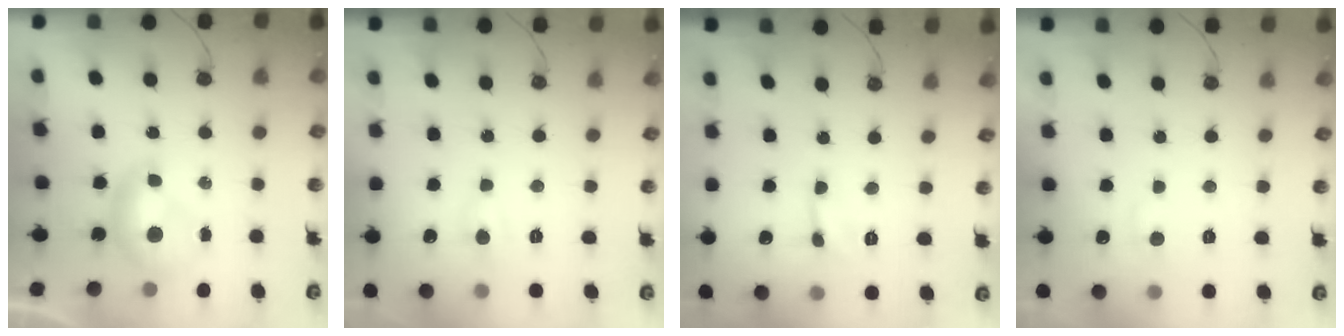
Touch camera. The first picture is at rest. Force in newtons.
{"total": 2.4, "press": 2.3, "slide": 0.8}
{"total": 1.7, "press": 1.7, "slide": 0.5}
{"total": 1.5, "press": 1.4, "slide": 0.6}